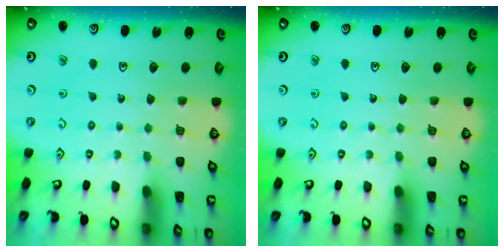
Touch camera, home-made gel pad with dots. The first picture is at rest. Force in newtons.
{"total": 0.0}